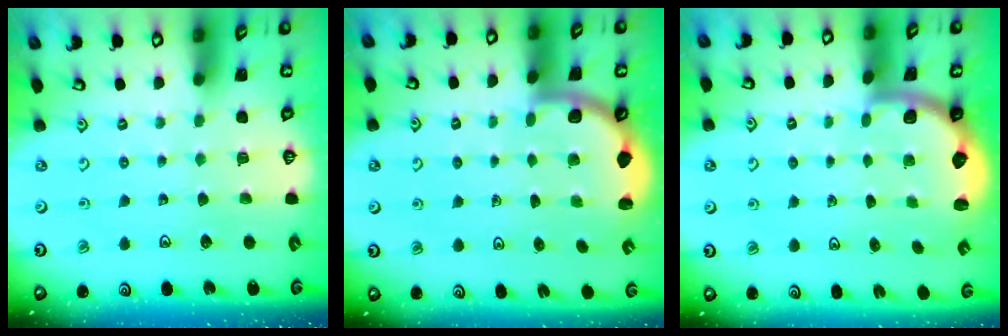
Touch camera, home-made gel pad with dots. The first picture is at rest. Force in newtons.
{"total": 2.6, "press": 2.6, "slide": 0.4}
{"total": 2.2, "press": 2.1, "slide": 0.7}